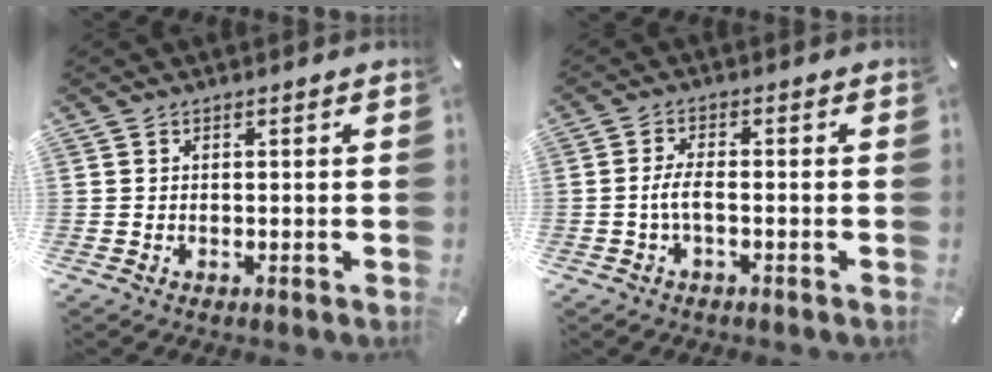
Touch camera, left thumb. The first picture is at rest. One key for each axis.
{"total": 4.1, "fx": -1.0, "fy": 1.5, "fz": 3.7, "tx": -0.086, "ty": 0.000, "tz": -0.024}